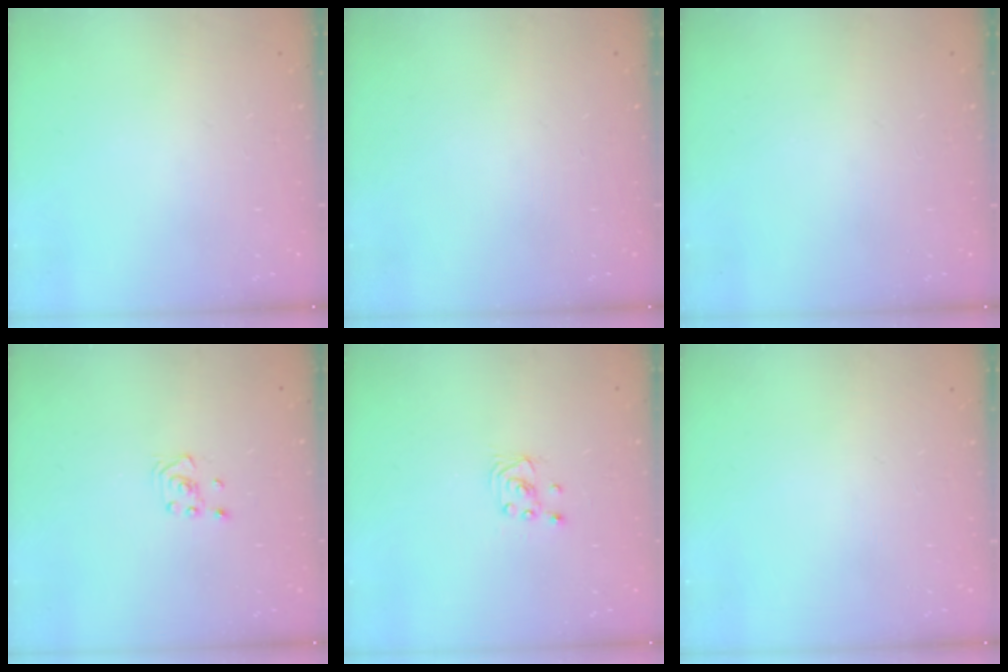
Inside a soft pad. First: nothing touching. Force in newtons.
{"total": 0.0}
{"total": 0.0}
{"total": 2.6, "press": 2.4, "slide": 1.0}
{"total": 1.6, "press": 1.6, "slide": 0.0}
{"total": 0.0}